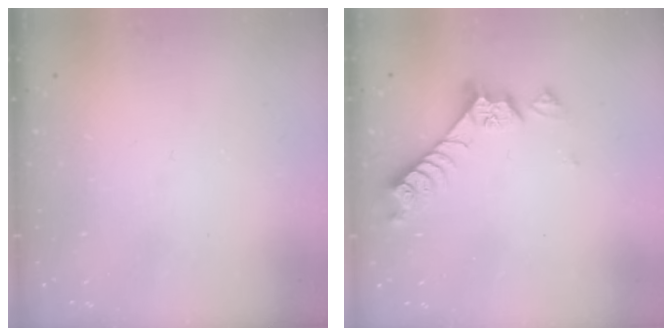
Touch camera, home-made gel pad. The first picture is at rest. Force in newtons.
{"total": 7.4, "press": 7.4, "slide": 0.4}